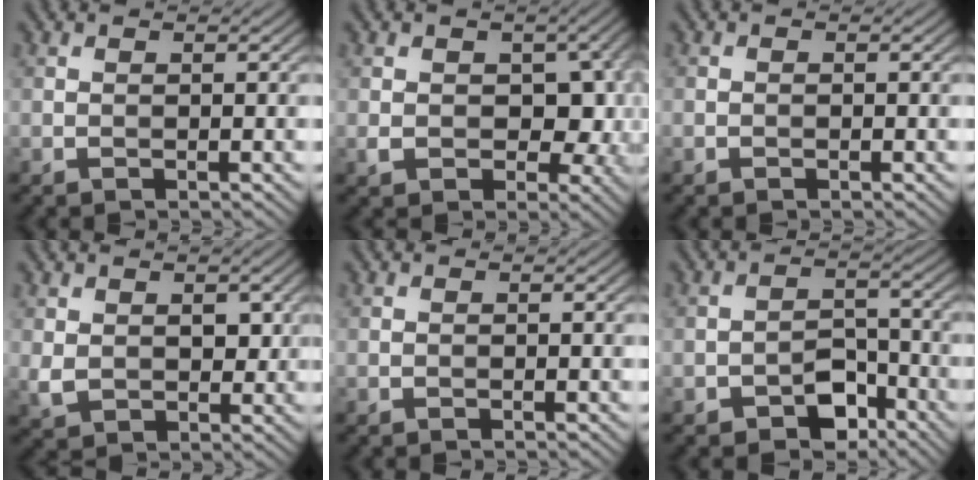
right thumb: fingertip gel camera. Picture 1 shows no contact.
{"total": 6.3, "force": [-0.3, 4.7, 4.3], "torque": [-0.069, -0.015, -0.001]}
{"total": 0.0}
{"total": 4.1, "force": [1.1, 3.1, 2.6], "torque": [-0.060, -0.008, 0.026]}
{"total": 0.0}
{"total": 4.9, "force": [-3.0, 2.9, 2.6], "torque": [-0.037, 0.005, -0.055]}